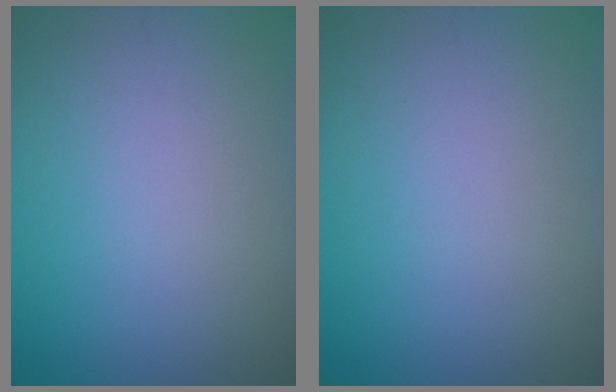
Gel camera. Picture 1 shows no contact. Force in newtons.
{"total": 0.0}